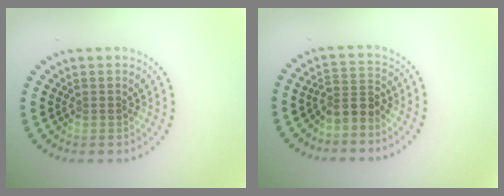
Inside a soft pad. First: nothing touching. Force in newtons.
{"total": 2.6, "press": 1.9, "slide": 1.9}